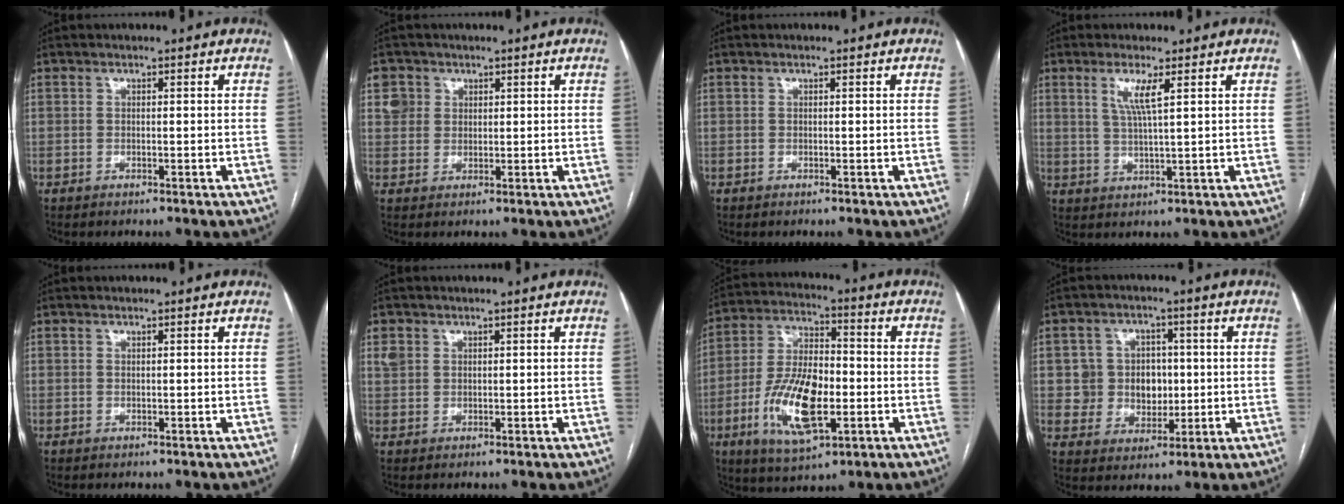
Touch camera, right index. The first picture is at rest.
{"total": 3.4, "force": [1.6, 3.0, 0.2], "torque": [0.000, 0.010, 0.030]}
{"total": 0.0}
{"total": 4.3, "force": [1.9, -0.1, 3.9], "torque": [-0.082, -0.007, 0.038]}
{"total": 0.0}
{"total": 2.2, "force": [1.3, 1.7, 0.5], "torque": [-0.014, 0.011, 0.028]}
{"total": 14.4, "force": [-3.8, 5.6, 12.8], "torque": [-0.265, 0.001, -0.062]}
{"total": 7.2, "force": [0.9, 6.7, 2.3], "torque": [-0.037, 0.023, 0.026]}